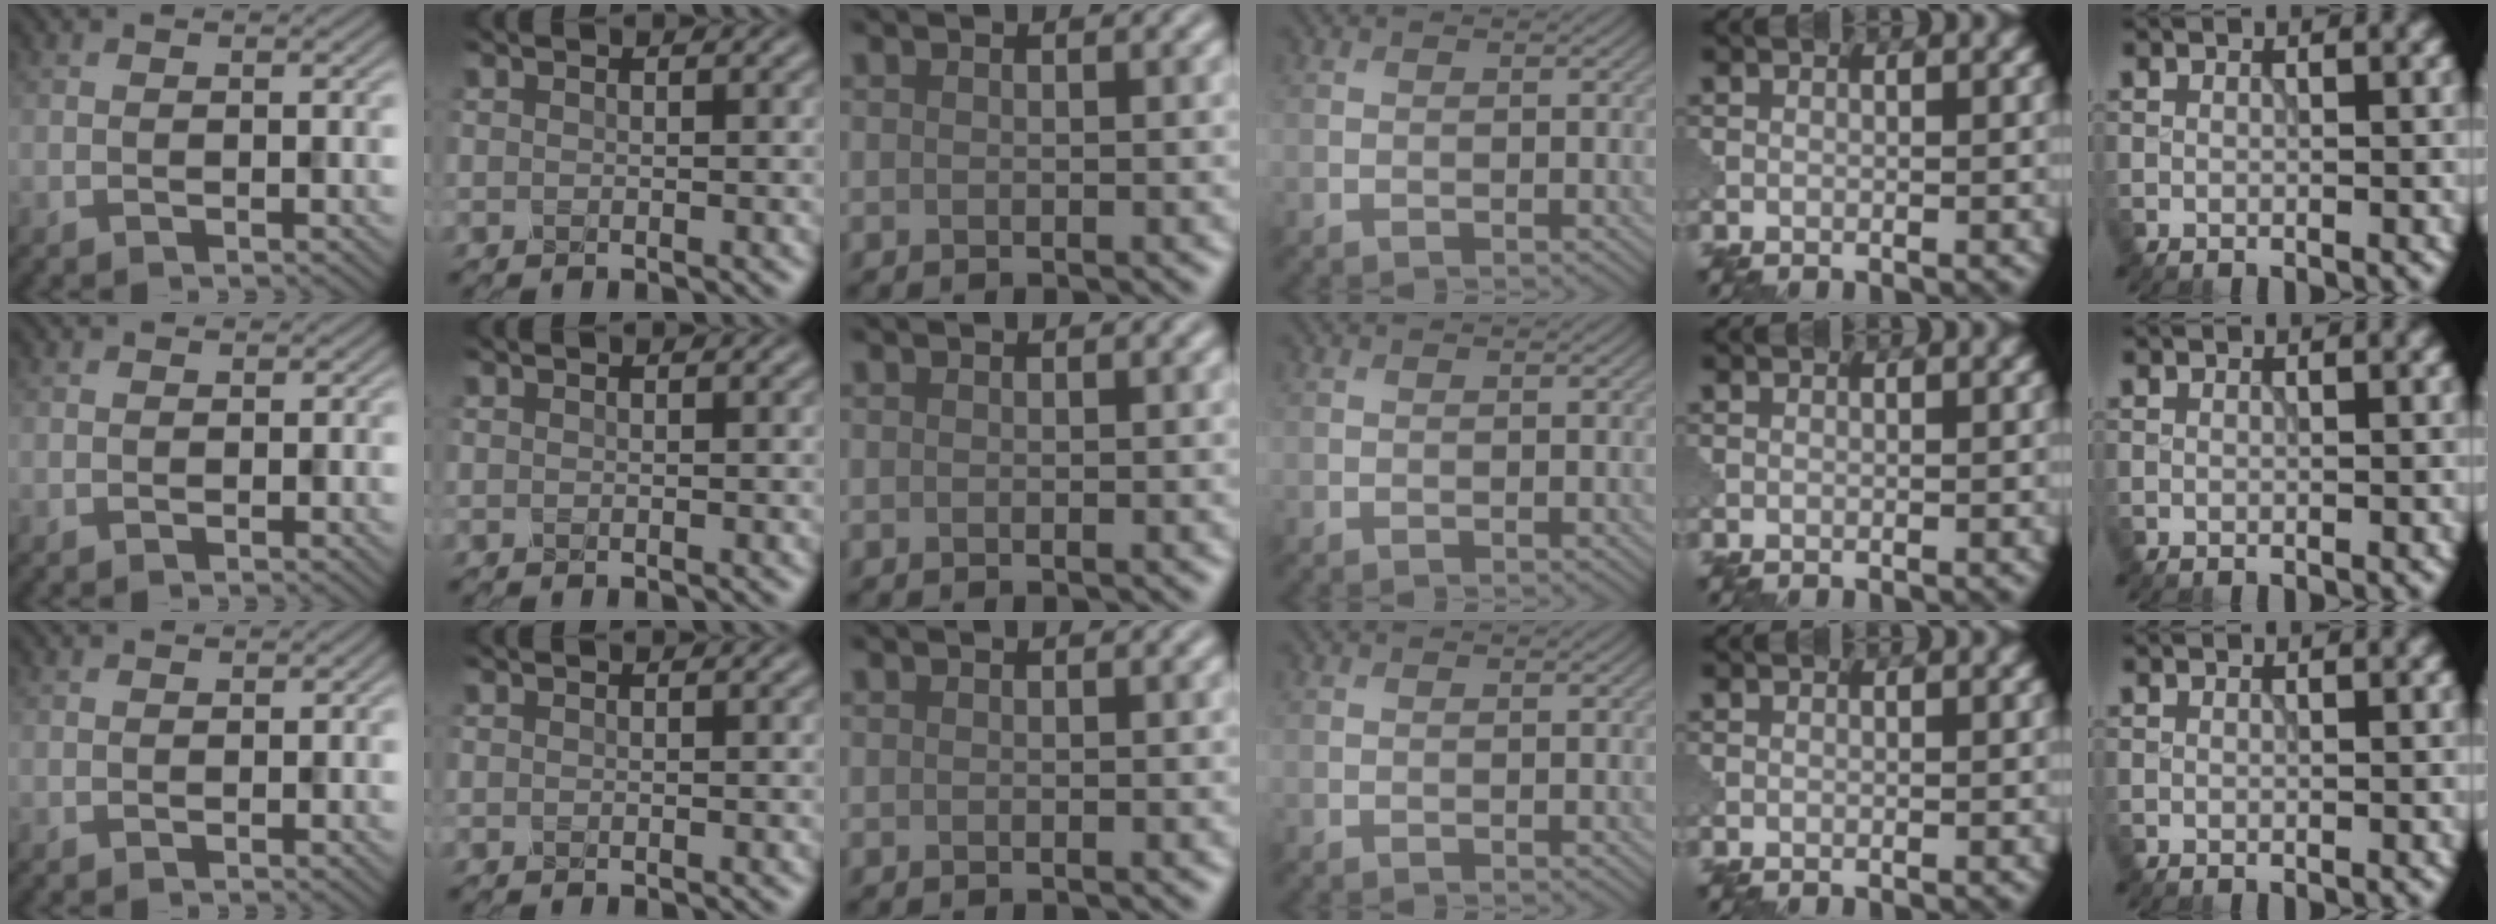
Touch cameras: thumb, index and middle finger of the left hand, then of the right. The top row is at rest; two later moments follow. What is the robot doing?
{"motion": "shake", "object": "medicine bottle"}